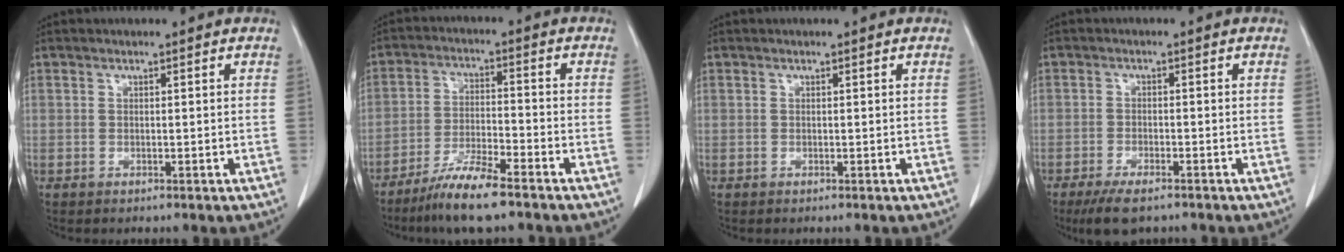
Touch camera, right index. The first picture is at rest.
{"total": 8.3, "force": [-6.4, 0.5, 5.3], "torque": [-0.105, -0.022, -0.121]}
{"total": 0.0}
{"total": 5.6, "force": [-4.2, 1.6, 3.4], "torque": [-0.063, -0.010, -0.068]}